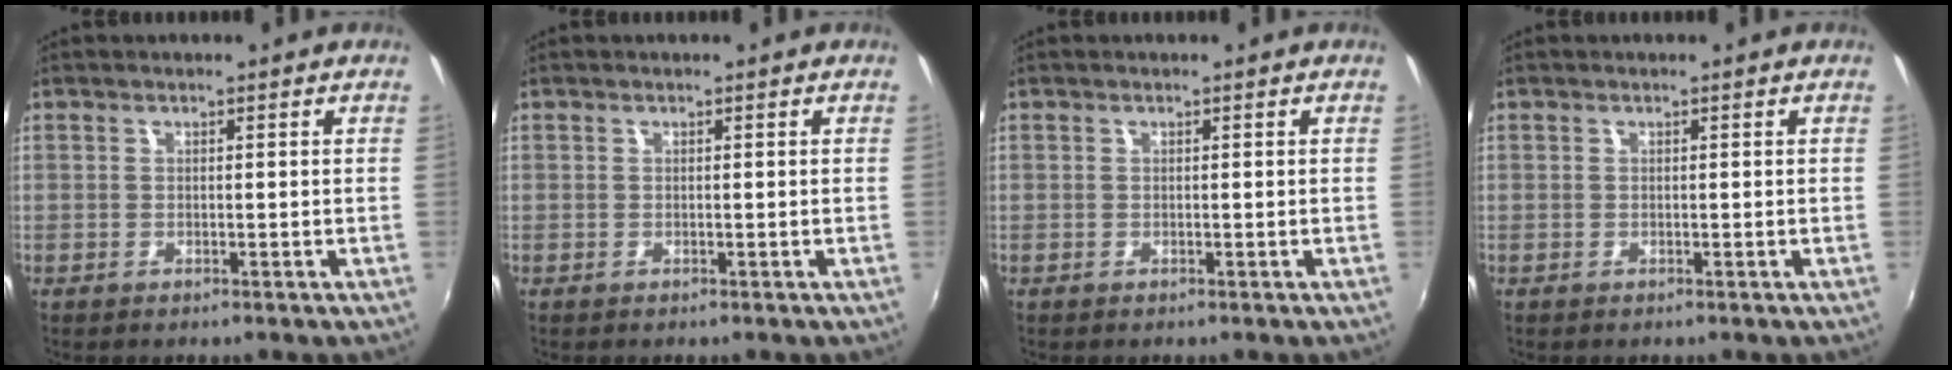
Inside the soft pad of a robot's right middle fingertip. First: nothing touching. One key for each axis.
{"total": 0.0}
{"total": 0.0}
{"total": 0.0}